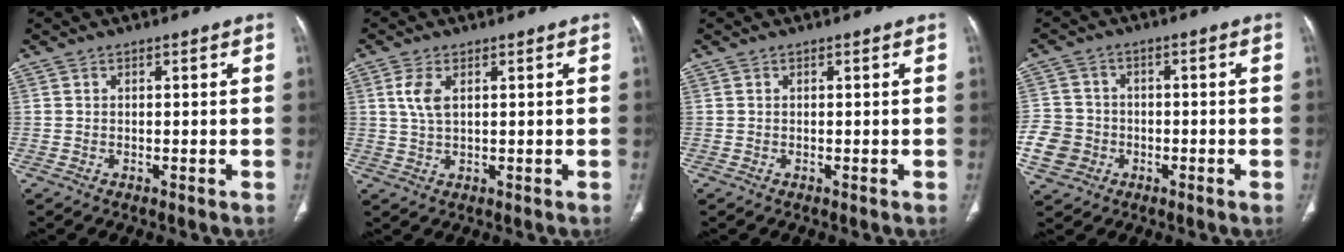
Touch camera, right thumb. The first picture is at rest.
{"total": 4.0, "force": [1.3, 1.8, 3.3], "torque": [-0.076, 0.001, 0.029]}
{"total": 0.0}
{"total": 7.9, "force": [-2.5, 7.2, 2.1], "torque": [-0.036, 0.017, -0.044]}